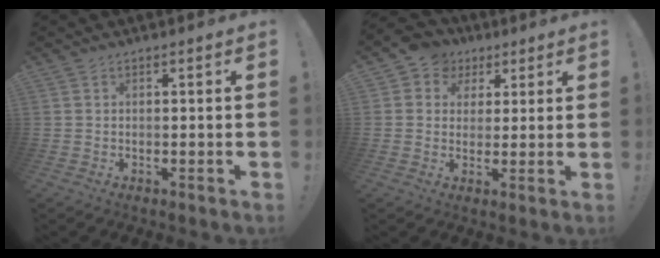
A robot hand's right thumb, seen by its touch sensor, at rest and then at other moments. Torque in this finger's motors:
{"motor_torque": [0.51, 0.93, 0.33, 0.09, 0.15]}